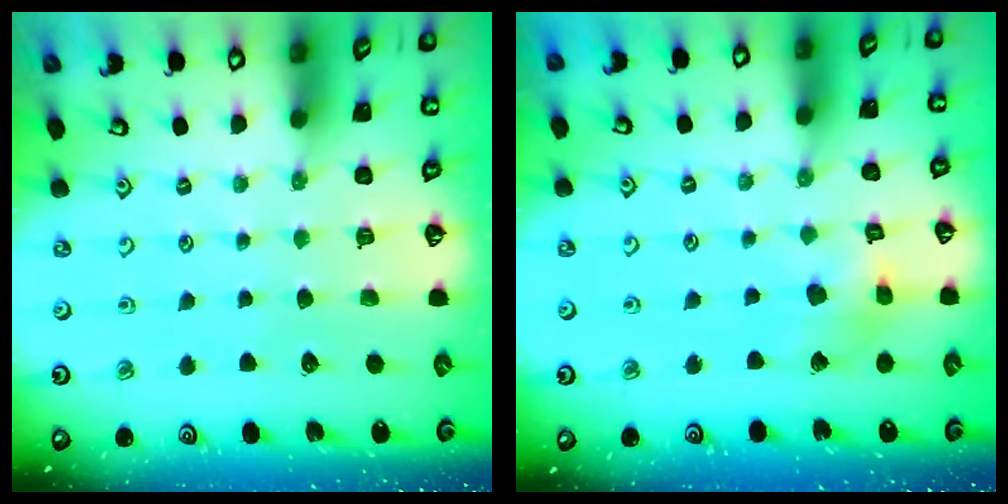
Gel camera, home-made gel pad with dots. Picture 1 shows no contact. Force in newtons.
{"total": 8.9, "press": 8.9, "slide": 1.0}